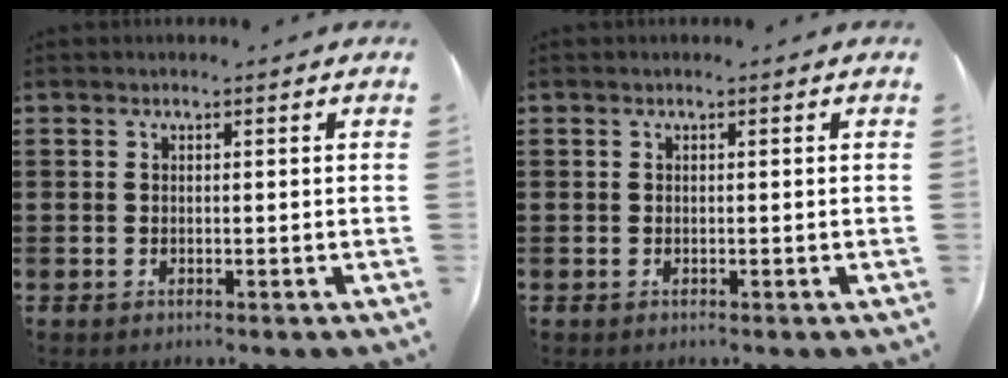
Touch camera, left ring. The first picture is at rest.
{"total": 0.0}